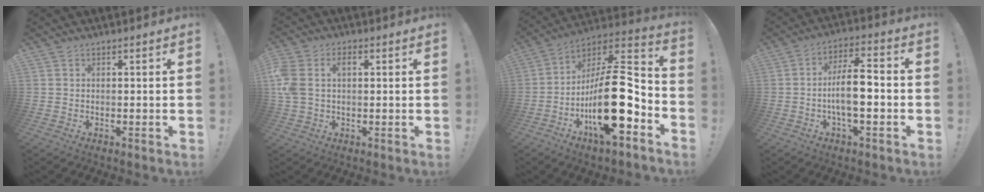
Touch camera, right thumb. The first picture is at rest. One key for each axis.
{"total": 6.9, "fx": 1.2, "fy": 4.9, "fz": 4.6, "tx": -0.116, "ty": 0.006, "tz": 0.019}
{"total": 23.5, "fx": -6.4, "fy": 9.4, "fz": 20.5, "tx": -0.344, "ty": 0.032, "tz": -0.101}
{"total": 9.3, "fx": -1.9, "fy": 3.3, "fz": 8.5, "tx": -0.155, "ty": 0.014, "tz": -0.036}